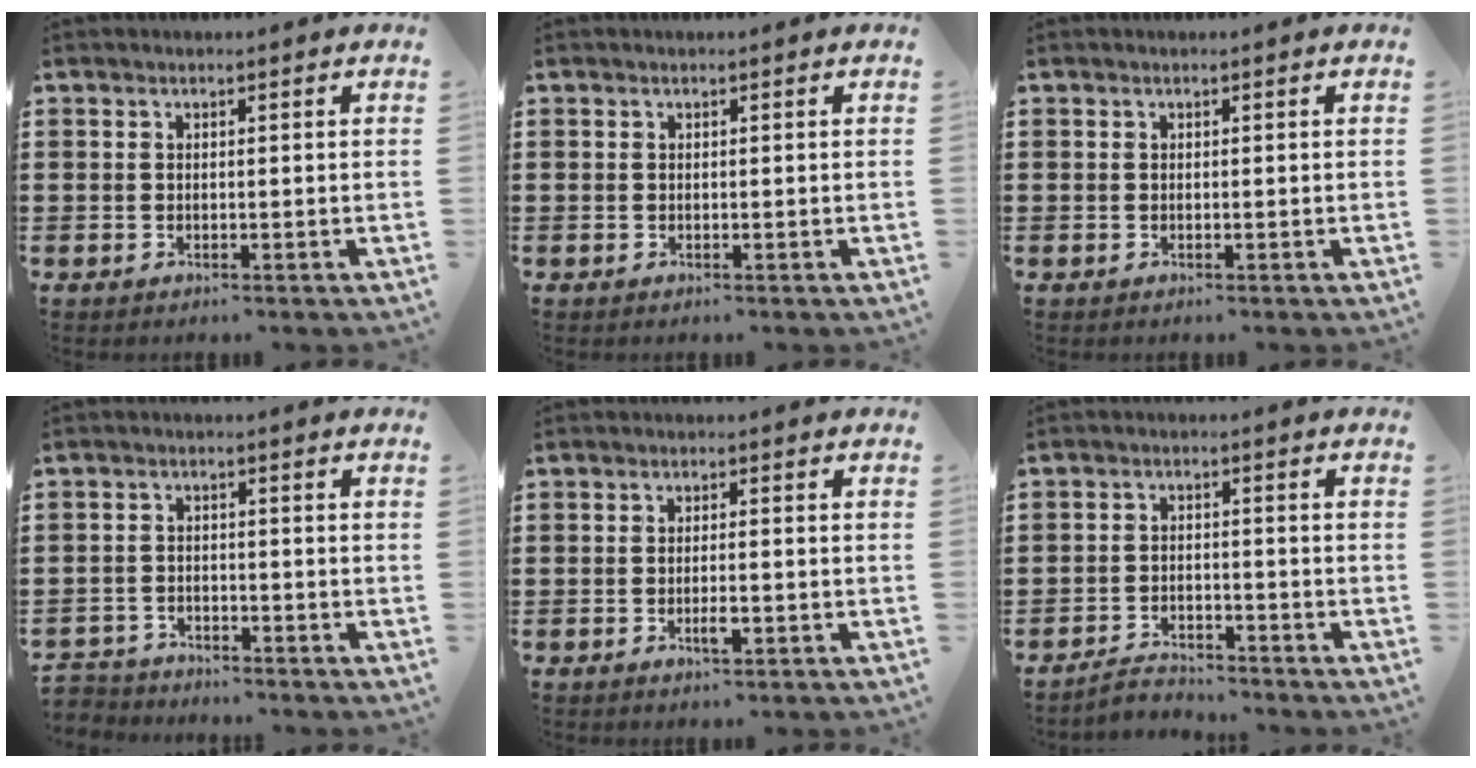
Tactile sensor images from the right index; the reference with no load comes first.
{"total": 0.0}
{"total": 0.0}
{"total": 2.6, "force": [-2.5, 0.5, -0.3], "torque": [-0.004, 0.000, -0.056]}
{"total": 2.6, "force": [-0.9, 0.5, 2.3], "torque": [-0.048, -0.003, -0.018]}
{"total": 2.8, "force": [-2.8, 0.5, 0.2], "torque": [-0.012, 0.004, -0.059]}